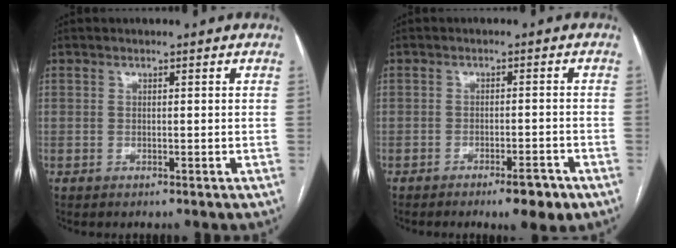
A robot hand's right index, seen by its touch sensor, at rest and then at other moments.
{"total": 4.7, "force": [-3.1, 0.9, 3.5], "torque": [-0.048, -0.003, -0.042]}